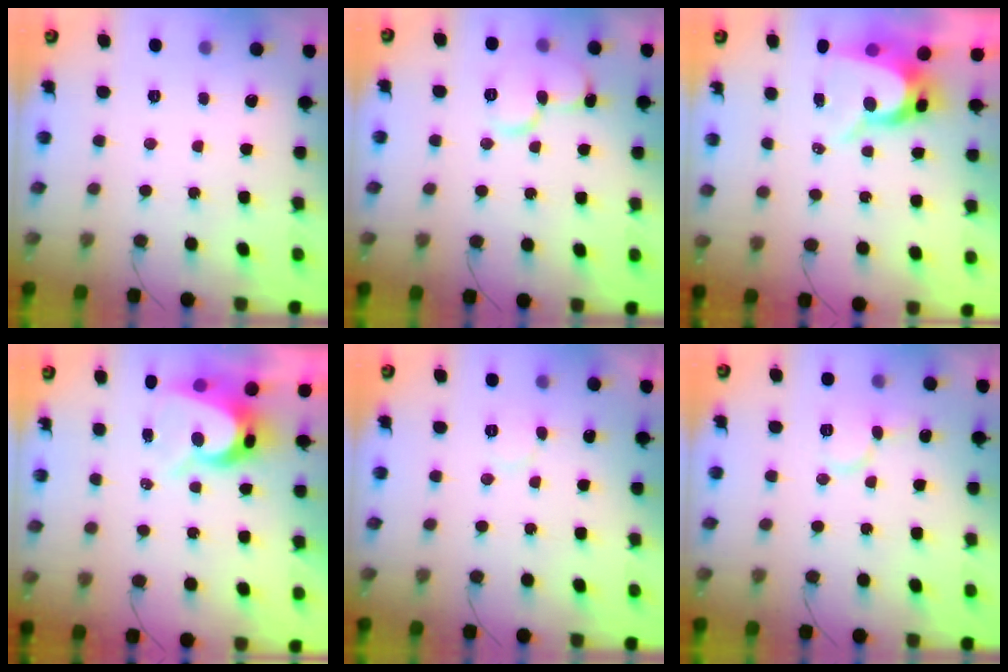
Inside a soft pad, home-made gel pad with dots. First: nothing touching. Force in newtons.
{"total": 10.7, "press": 10.7, "slide": 1.1}
{"total": 9.8, "press": 9.7, "slide": 1.1}
{"total": 9.0, "press": 9.0, "slide": 0.7}
{"total": 4.8, "press": 4.8, "slide": 0.4}
{"total": 8.7, "press": 8.7, "slide": 1.0}